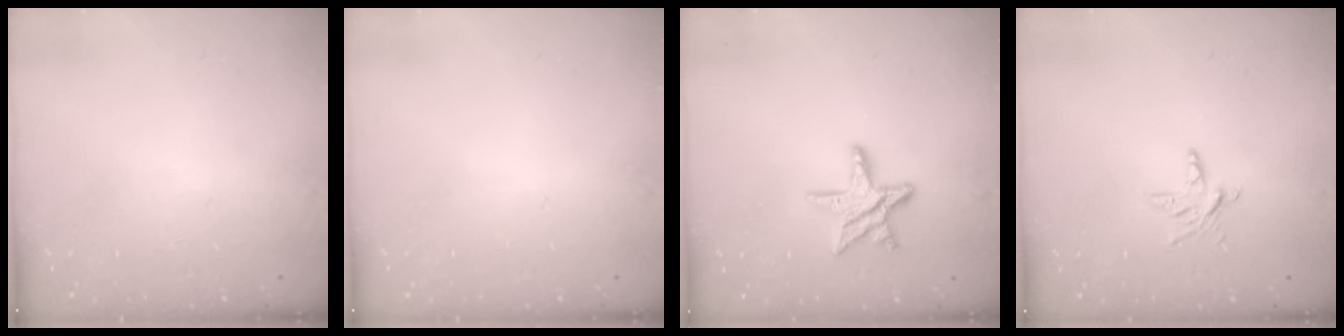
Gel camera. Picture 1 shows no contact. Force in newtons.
{"total": 0.0}
{"total": 11.6, "press": 11.5, "slide": 0.8}
{"total": 5.2, "press": 5.2, "slide": 0.3}